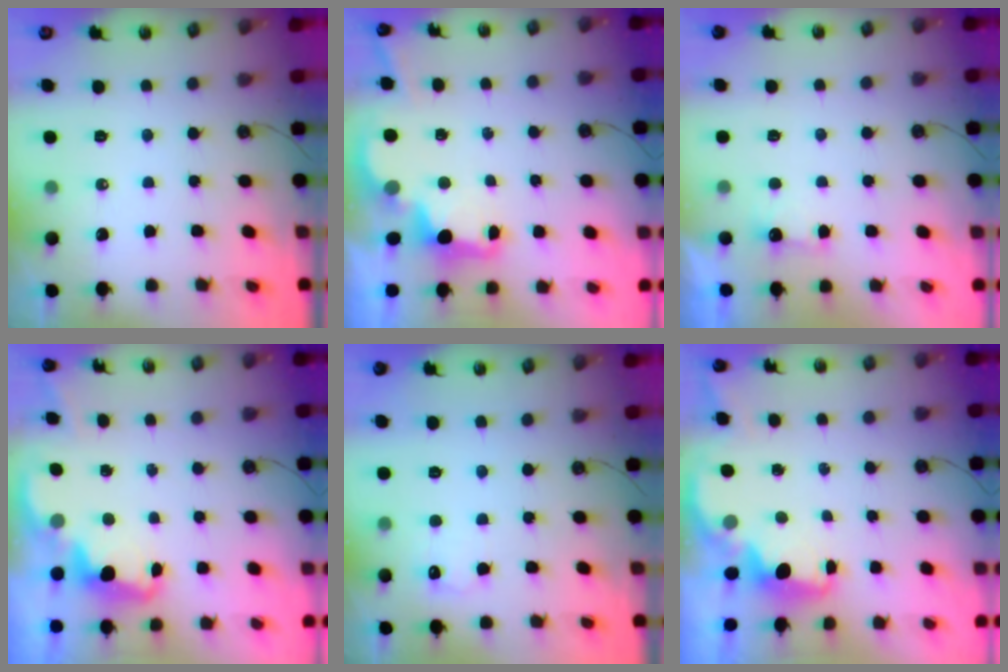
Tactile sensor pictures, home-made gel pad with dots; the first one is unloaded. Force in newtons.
{"total": 2.5, "press": 2.4, "slide": 0.8}
{"total": 2.3, "press": 2.2, "slide": 0.8}
{"total": 2.4, "press": 2.3, "slide": 0.7}
{"total": 4.4, "press": 4.2, "slide": 1.1}
{"total": 2.1, "press": 2.0, "slide": 0.7}